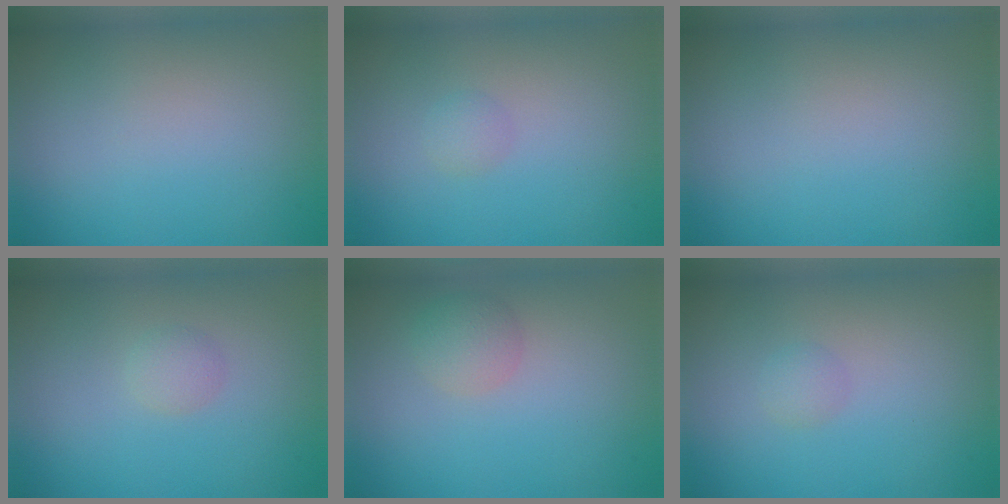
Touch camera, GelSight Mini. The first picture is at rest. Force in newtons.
{"total": 1.0, "press": 1.0, "slide": 0.1}
{"total": 0.0}
{"total": 1.2, "press": 1.2, "slide": 0.0}
{"total": 1.9, "press": 1.9, "slide": 0.1}
{"total": 1.0, "press": 1.0, "slide": 0.1}